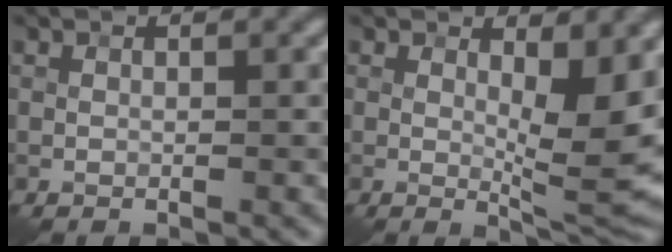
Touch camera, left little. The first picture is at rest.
{"total": 7.0, "force": [1.4, 1.9, 6.6], "torque": [-0.094, -0.012, 0.027]}